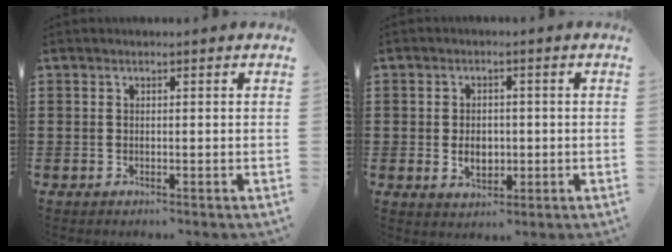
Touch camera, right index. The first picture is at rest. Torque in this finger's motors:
{"motor_torque": [1.16, 0.98, 0.15, 0.06]}